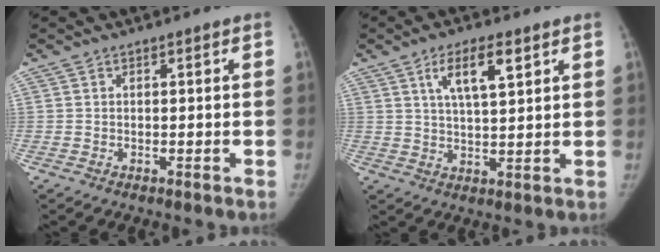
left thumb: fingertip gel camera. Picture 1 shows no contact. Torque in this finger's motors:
{"motor_torque": [0.29, -0.11, 0.90, -0.55, 0.06]}